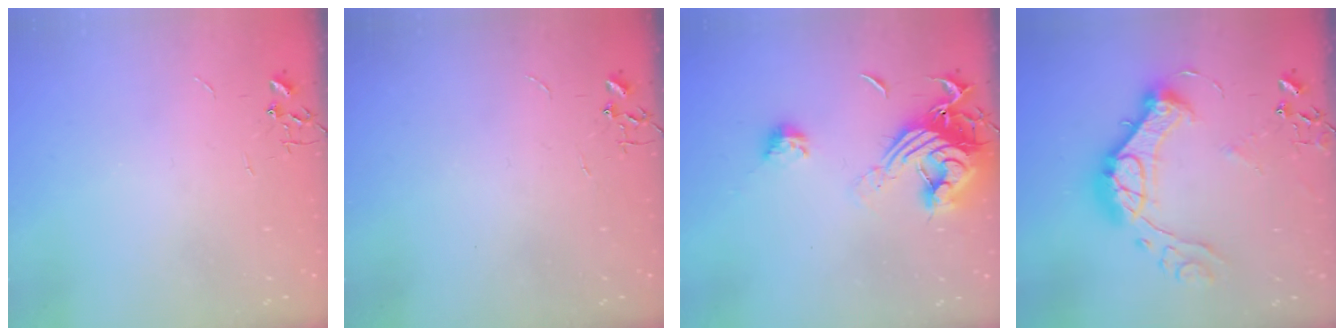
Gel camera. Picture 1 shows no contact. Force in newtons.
{"total": 0.0}
{"total": 17.6, "press": 17.5, "slide": 1.2}
{"total": 20.0, "press": 19.9, "slide": 1.5}